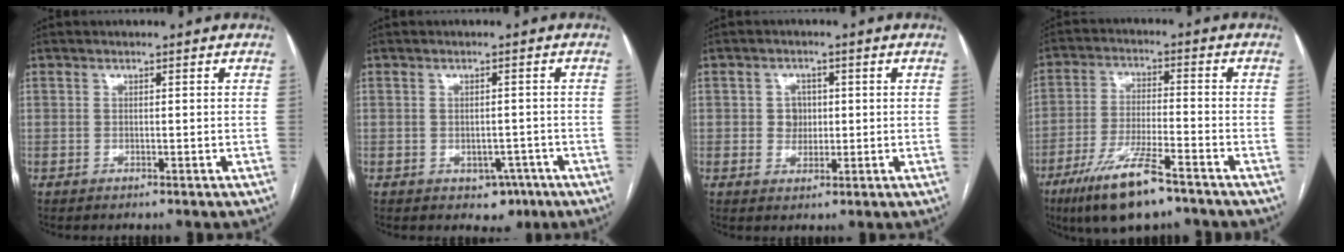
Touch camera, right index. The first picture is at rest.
{"total": 3.5, "force": [-1.7, 2.4, 1.8], "torque": [-0.015, 0.005, -0.012]}
{"total": 2.9, "force": [0.3, 2.6, 1.2], "torque": [-0.013, 0.007, 0.007]}
{"total": 11.4, "force": [-7.7, 1.7, 8.2], "torque": [-0.163, -0.022, -0.135]}